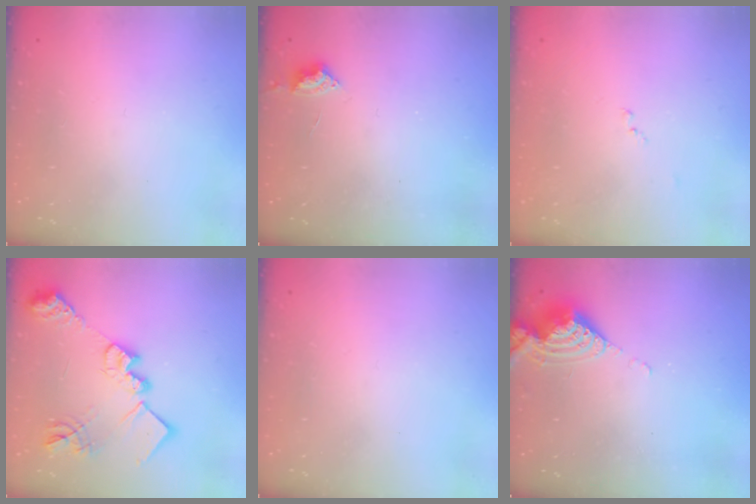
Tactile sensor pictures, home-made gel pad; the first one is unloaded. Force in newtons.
{"total": 2.9, "press": 2.8, "slide": 0.4}
{"total": 8.4, "press": 8.4, "slide": 0.8}
{"total": 20.8, "press": 20.8, "slide": 1.4}
{"total": 0.0}
{"total": 7.9, "press": 7.8, "slide": 0.8}